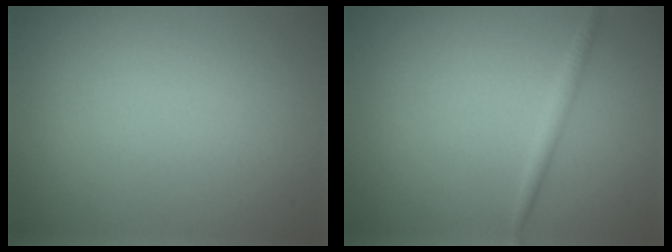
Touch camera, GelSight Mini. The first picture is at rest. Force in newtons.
{"total": 1.3, "press": 1.3, "slide": 0.0}